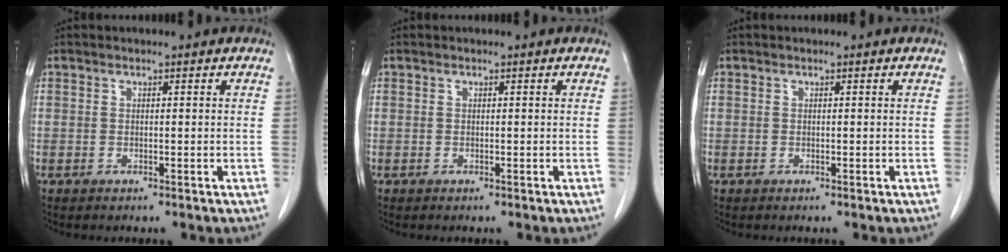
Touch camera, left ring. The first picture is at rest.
{"total": 0.0}
{"total": 0.0}